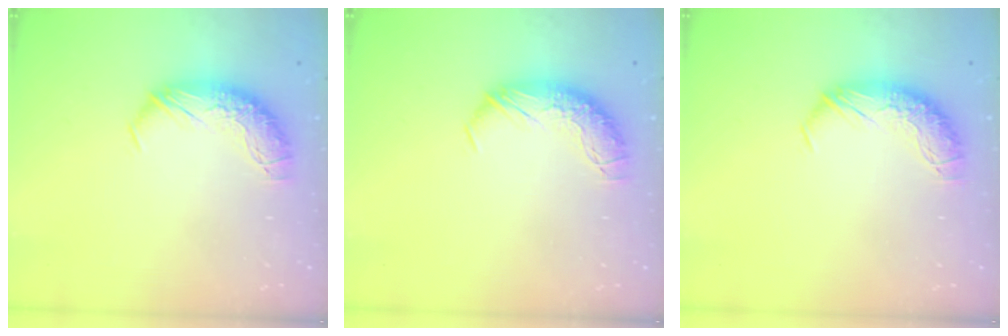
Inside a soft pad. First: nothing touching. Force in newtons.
{"total": 0.0}
{"total": 0.0}